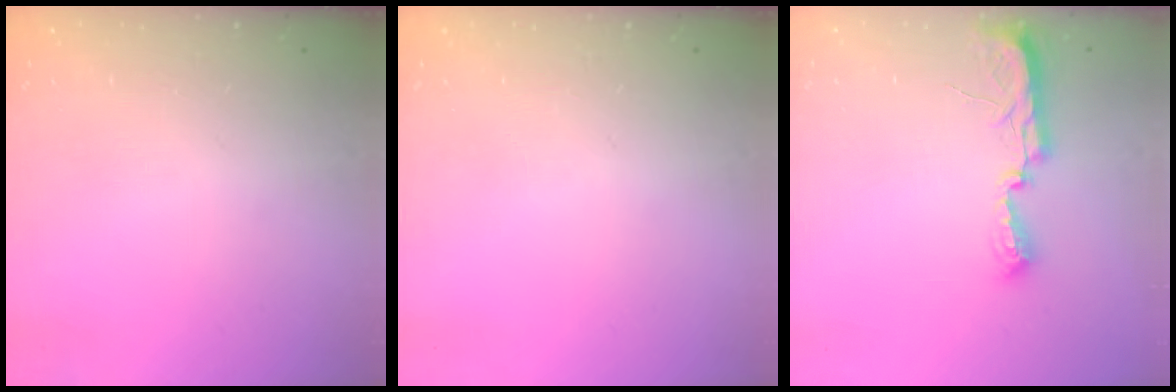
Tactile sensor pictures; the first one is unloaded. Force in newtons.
{"total": 0.0}
{"total": 7.7, "press": 7.7, "slide": 0.7}